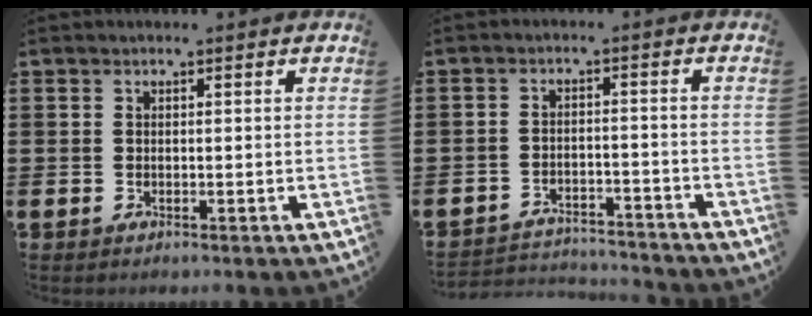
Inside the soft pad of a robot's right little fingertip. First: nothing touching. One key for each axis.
{"total": 2.9, "fx": -2.9, "fy": 0.4, "fz": 0.0, "tx": -0.008, "ty": 0.003, "tz": -0.064}